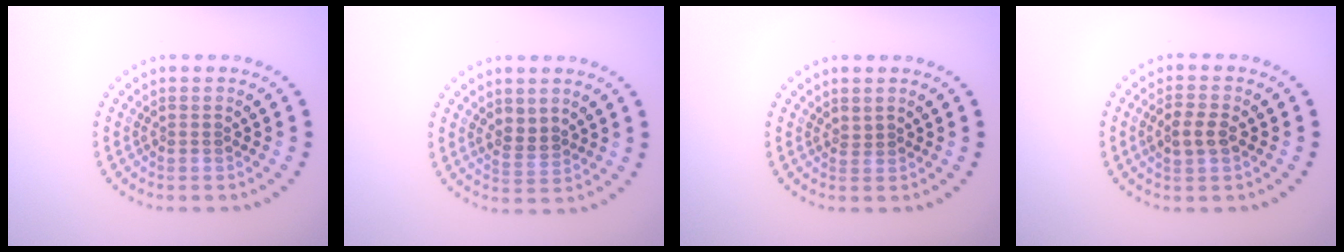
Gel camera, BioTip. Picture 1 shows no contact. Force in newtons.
{"total": 1.9, "press": 1.8, "slide": 0.8}
{"total": 0.5, "press": 0.3, "slide": 0.4}
{"total": 2.4, "press": 2.4, "slide": 0.2}